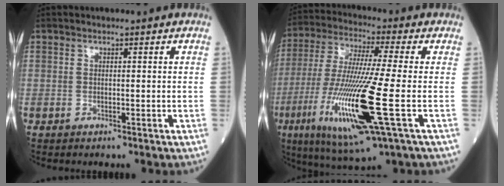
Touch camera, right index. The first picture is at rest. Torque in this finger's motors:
{"motor_torque": [2.10, -0.04, 1.05, 0.21]}